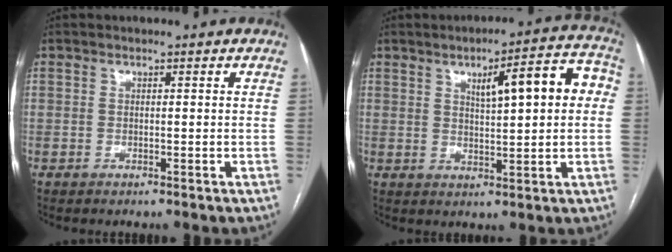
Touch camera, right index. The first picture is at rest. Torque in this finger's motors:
{"motor_torque": [0.35, 0.09, 0.24, 0.05]}